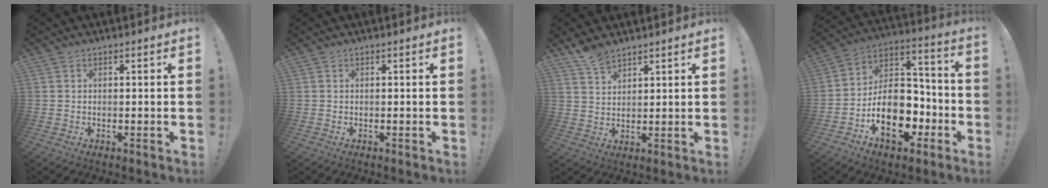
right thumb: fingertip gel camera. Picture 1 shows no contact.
{"total": 0.0}
{"total": 5.6, "force": [4.6, 1.9, 2.4], "torque": [-0.047, -0.024, 0.087]}
{"total": 19.0, "force": [-7.7, 12.5, 12.1], "torque": [-0.189, 0.040, -0.118]}